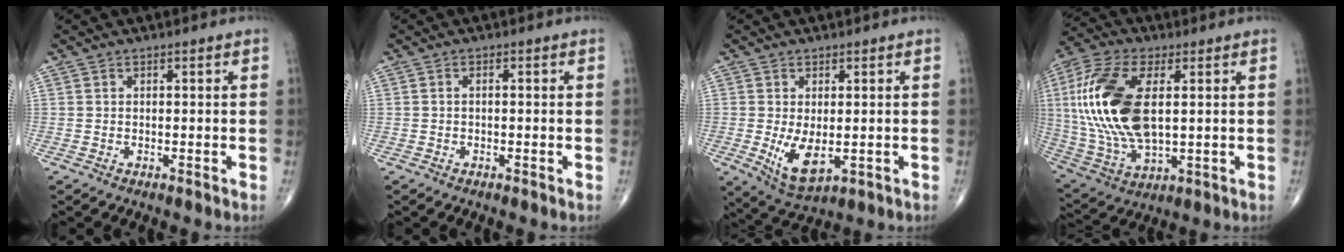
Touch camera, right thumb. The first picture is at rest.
{"total": 0.6, "force": [-0.2, 0.3, 0.5], "torque": [-0.010, 0.001, -0.005]}
{"total": 7.0, "force": [-0.9, 3.4, 6.0], "torque": [-0.104, -0.019, -0.001]}
{"total": 21.2, "force": [2.9, 10.6, 18.1], "torque": [-0.393, -0.009, 0.056]}